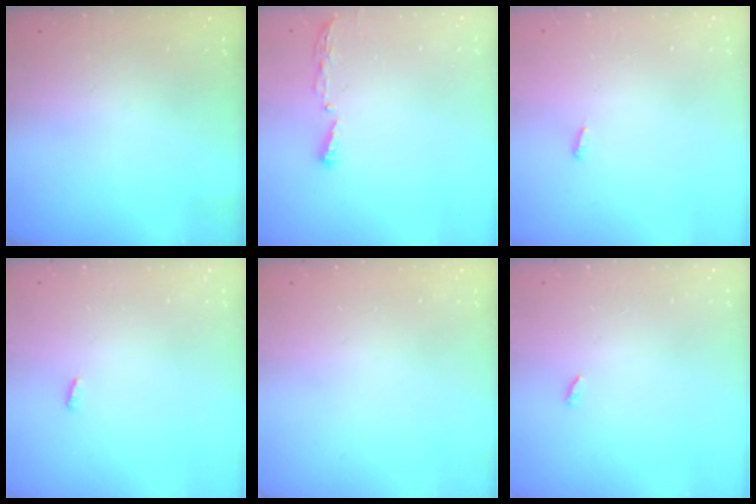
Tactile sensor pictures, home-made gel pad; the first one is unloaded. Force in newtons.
{"total": 3.4, "press": 3.4, "slide": 0.4}
{"total": 3.6, "press": 3.4, "slide": 1.0}
{"total": 3.0, "press": 2.9, "slide": 0.8}
{"total": 0.9, "press": 0.9, "slide": 0.0}
{"total": 2.3, "press": 2.3, "slide": 0.2}